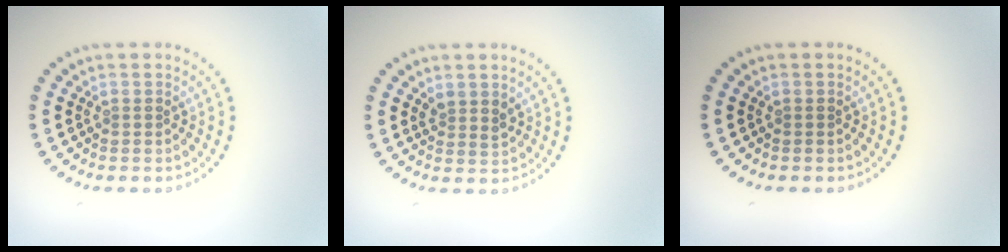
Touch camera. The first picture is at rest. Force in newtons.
{"total": 1.4, "press": 1.2, "slide": 0.8}
{"total": 0.0}